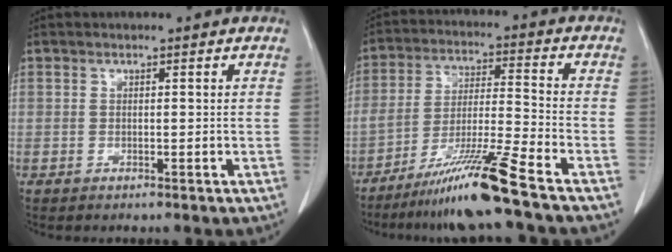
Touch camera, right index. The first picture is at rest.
{"total": 12.0, "force": [-8.8, -2.0, 7.9], "torque": [-0.144, -0.026, -0.160]}